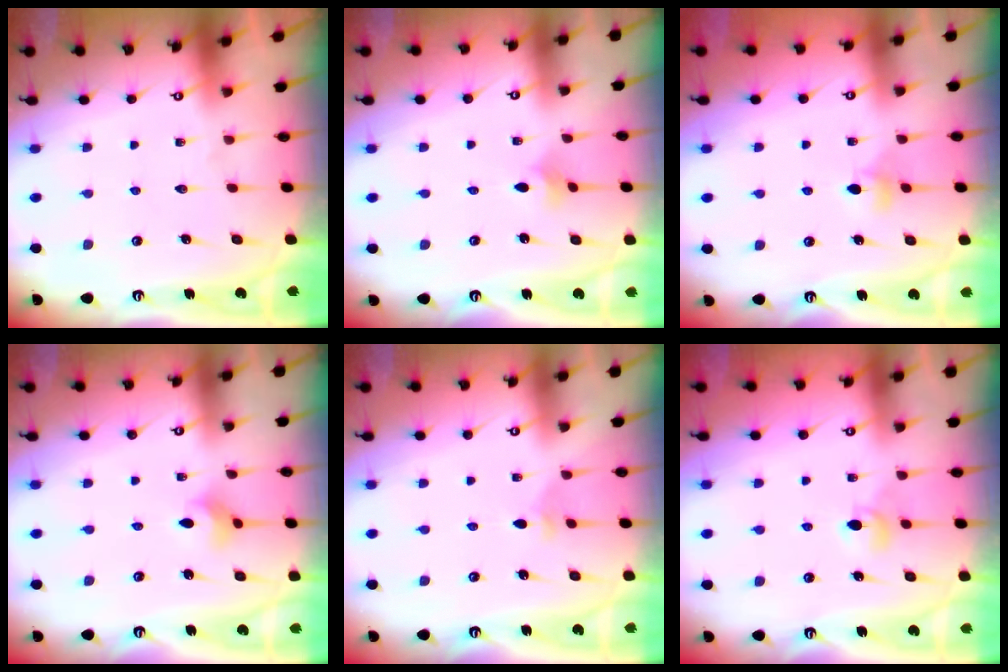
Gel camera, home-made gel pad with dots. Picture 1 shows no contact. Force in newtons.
{"total": 1.9, "press": 1.8, "slide": 0.5}
{"total": 4.2, "press": 4.2, "slide": 0.5}
{"total": 3.7, "press": 3.6, "slide": 0.7}
{"total": 2.9, "press": 2.8, "slide": 0.8}
{"total": 5.0, "press": 5.0, "slide": 0.6}